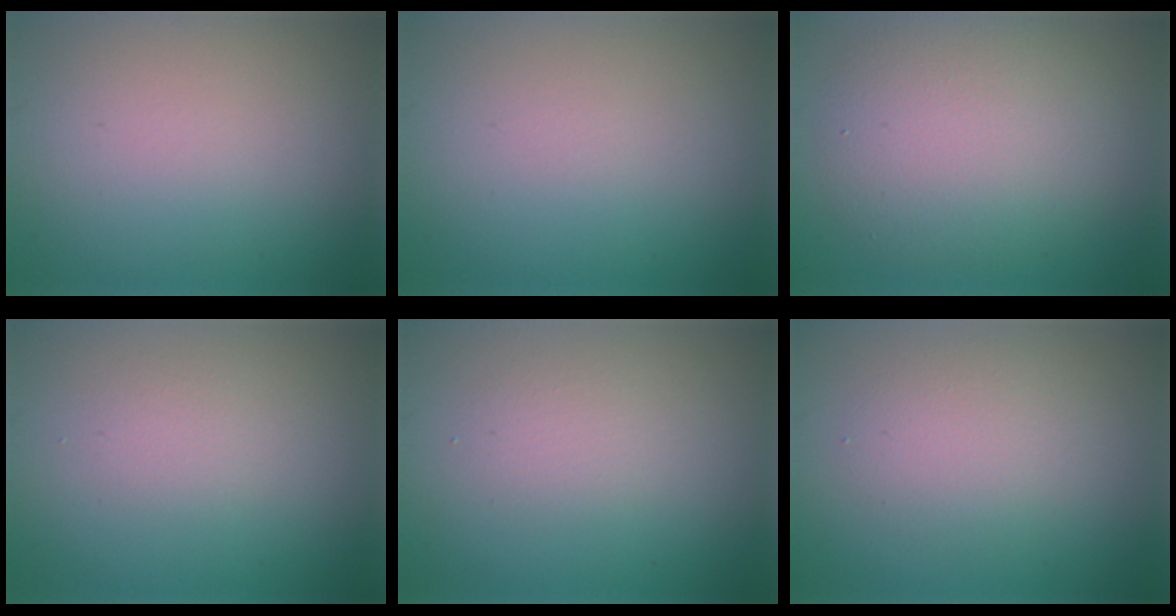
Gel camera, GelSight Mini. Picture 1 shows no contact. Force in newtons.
{"total": 0.0}
{"total": 6.6, "press": 6.6, "slide": 0.1}
{"total": 1.3, "press": 1.3, "slide": 0.0}
{"total": 1.5, "press": 1.5, "slide": 0.1}
{"total": 2.7, "press": 2.7, "slide": 0.1}